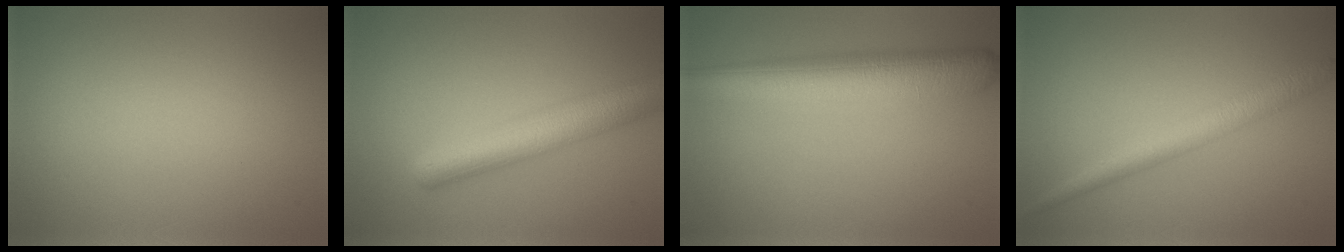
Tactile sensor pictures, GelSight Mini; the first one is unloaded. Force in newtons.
{"total": 5.6, "press": 5.6, "slide": 0.1}
{"total": 7.6, "press": 7.6, "slide": 0.4}
{"total": 3.1, "press": 3.1, "slide": 0.1}